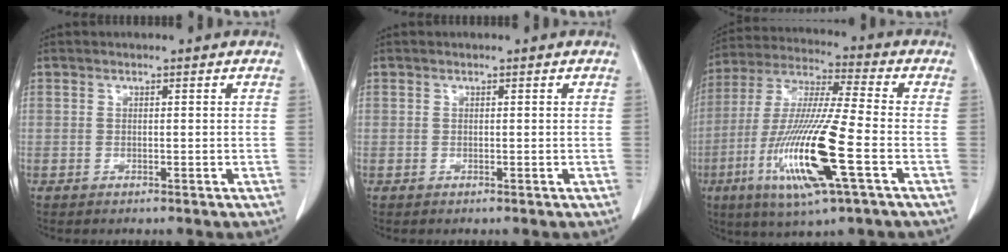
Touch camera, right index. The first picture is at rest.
{"total": 0.0}
{"total": 17.9, "force": [-5.8, 0.9, 16.9], "torque": [-0.350, -0.022, -0.107]}